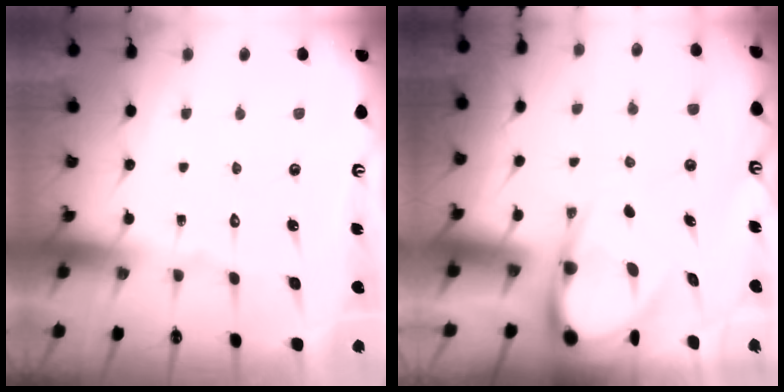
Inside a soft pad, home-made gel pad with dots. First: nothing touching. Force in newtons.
{"total": 7.4, "press": 7.4, "slide": 0.8}